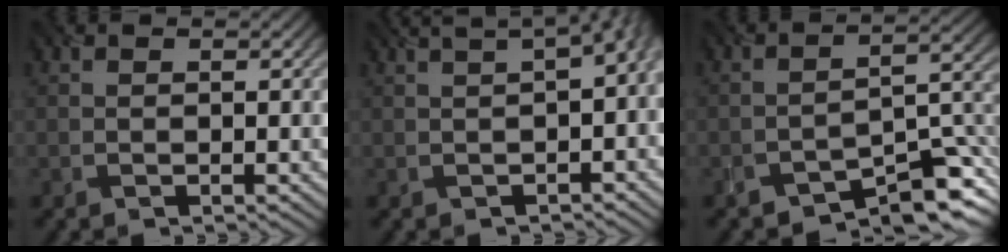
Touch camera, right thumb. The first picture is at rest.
{"total": 7.0, "force": [1.3, 2.9, 6.2], "torque": [-0.058, 0.028, 0.010]}
{"total": 8.2, "force": [-6.9, 2.5, 3.6], "torque": [-0.032, -0.002, -0.120]}